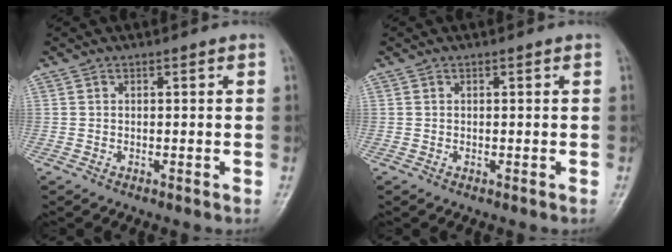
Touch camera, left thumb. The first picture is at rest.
{"total": 0.0}